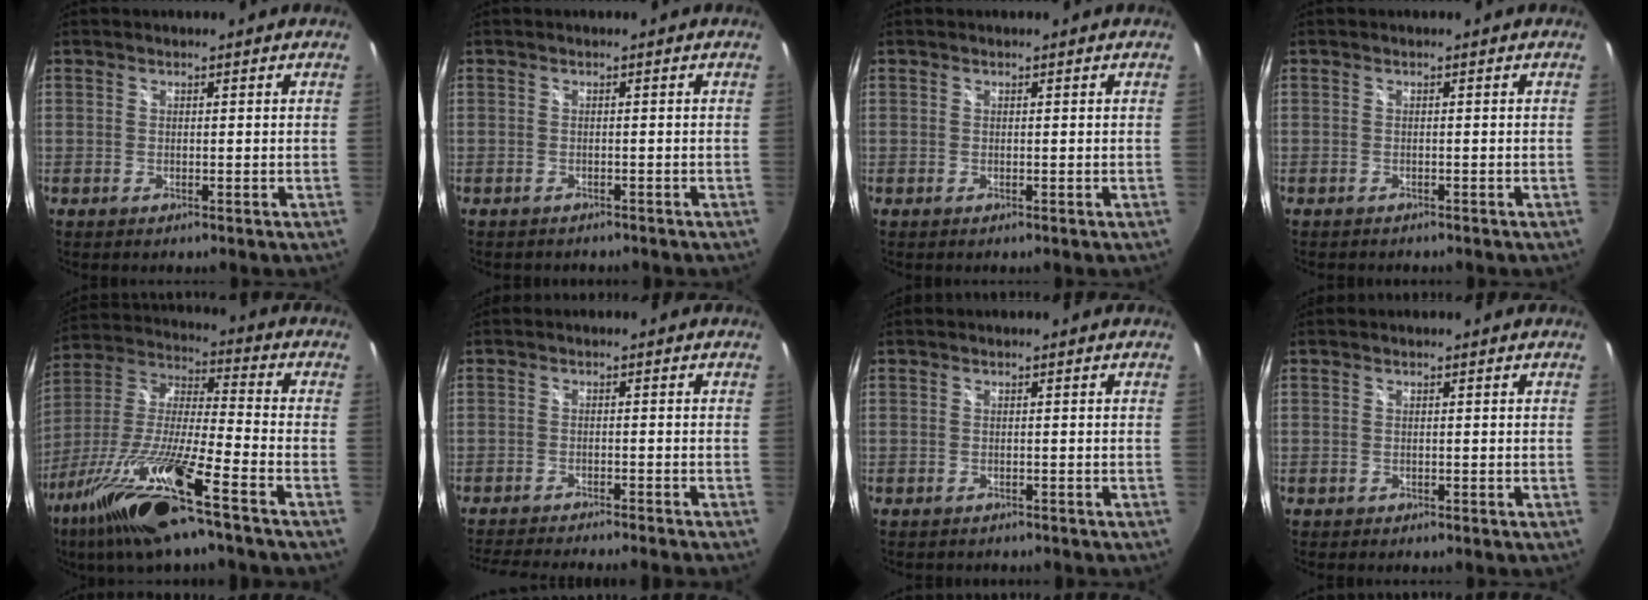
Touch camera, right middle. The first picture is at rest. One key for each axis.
{"total": 1.8, "fx": -1.7, "fy": 0.7, "fz": 0.4, "tx": -0.010, "ty": -0.006, "tz": -0.021}
{"total": 0.0}
{"total": 1.2, "fx": -1.2, "fy": 0.3, "fz": 0.2, "tx": -0.008, "ty": -0.004, "tz": -0.016}
{"total": 19.8, "fx": -13.0, "fy": 1.0, "fz": 14.9, "tx": -0.295, "ty": -0.034, "tz": -0.248}
{"total": 10.3, "fx": -9.5, "fy": 0.2, "fz": 4.1, "tx": -0.096, "ty": -0.011, "tz": -0.146}
{"total": 1.9, "fx": -1.7, "fy": 0.7, "fz": 0.4, "tx": -0.010, "ty": -0.006, "tz": -0.022}
{"total": 0.5, "fx": -0.4, "fy": 0.3, "fz": -0.1, "tx": -0.001, "ty": 0.002, "tz": -0.006}